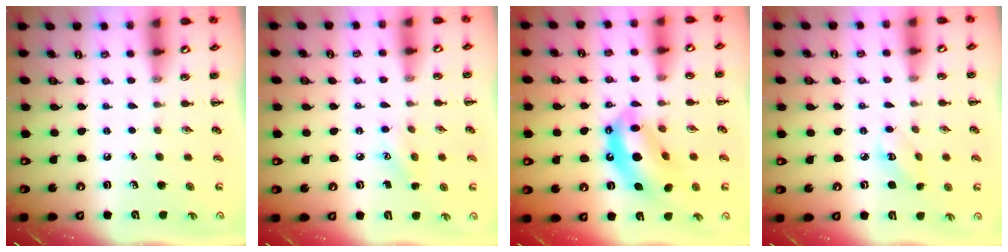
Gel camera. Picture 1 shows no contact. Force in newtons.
{"total": 5.9, "press": 5.7, "slide": 1.6}
{"total": 13.6, "press": 13.1, "slide": 3.8}
{"total": 3.1, "press": 3.1, "slide": 0.5}